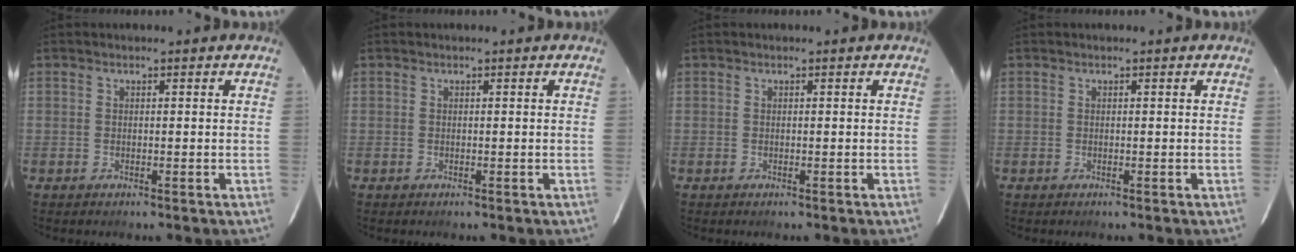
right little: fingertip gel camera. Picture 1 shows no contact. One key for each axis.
{"total": 0.0}
{"total": 0.0}
{"total": 0.0}